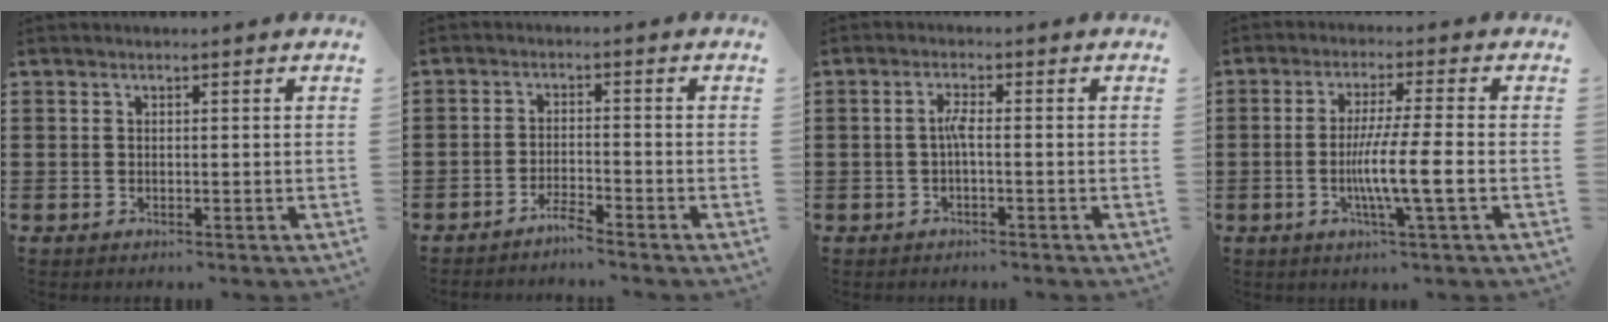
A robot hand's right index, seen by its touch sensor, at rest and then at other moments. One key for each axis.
{"total": 2.3, "fx": -2.2, "fy": -0.2, "fz": 0.6, "tx": -0.015, "ty": 0.000, "tz": -0.042}
{"total": 2.3, "fx": -0.5, "fy": 0.3, "fz": 2.2, "tx": -0.052, "ty": -0.002, "tz": -0.013}
{"total": 8.0, "fx": -1.8, "fy": 0.1, "fz": 7.8, "tx": -0.139, "ty": -0.011, "tz": -0.034}